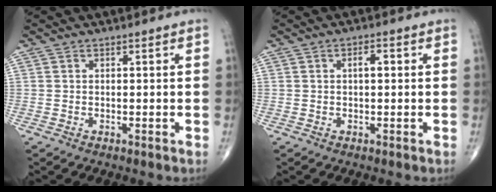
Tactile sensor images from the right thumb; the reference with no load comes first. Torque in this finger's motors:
{"motor_torque": [1.59, 3.40, 0.62, 0.03, 0.02]}